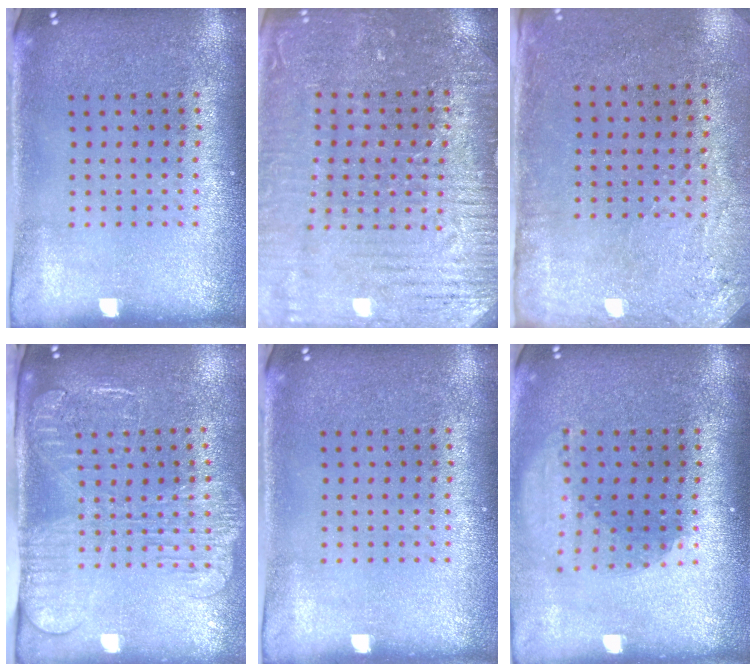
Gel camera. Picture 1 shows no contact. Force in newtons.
{"total": 3.3, "press": 3.3, "slide": 0.4}
{"total": 2.8, "press": 2.3, "slide": 1.6}
{"total": 2.6, "press": 2.1, "slide": 1.5}
{"total": 0.0}
{"total": 1.8, "press": 1.4, "slide": 1.2}